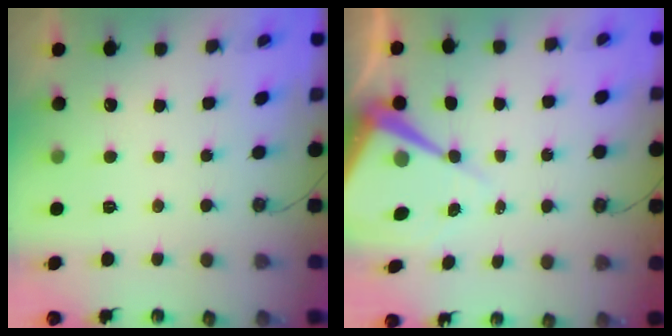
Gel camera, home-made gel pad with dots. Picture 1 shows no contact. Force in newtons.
{"total": 10.9, "press": 10.9, "slide": 0.8}